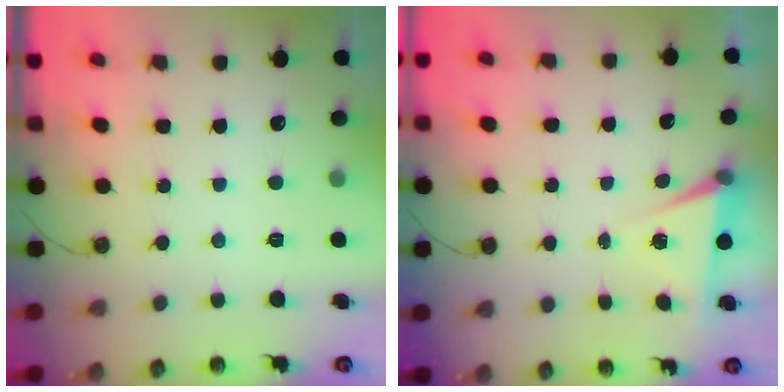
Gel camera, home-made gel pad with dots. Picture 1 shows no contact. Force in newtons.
{"total": 5.6, "press": 3.2, "slide": 4.6}